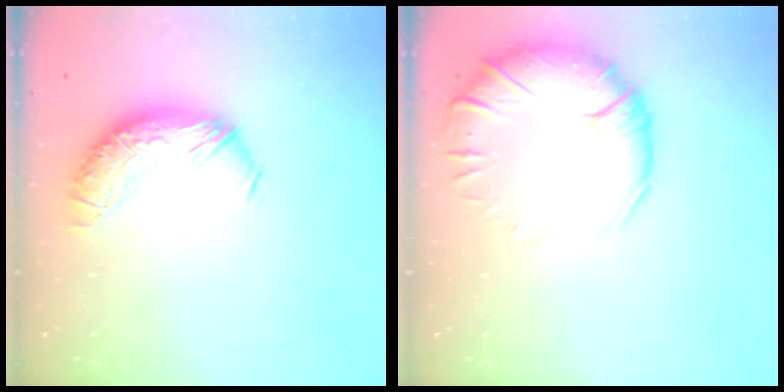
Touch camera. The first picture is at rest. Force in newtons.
{"total": 4.5, "press": 1.9, "slide": 4.0}